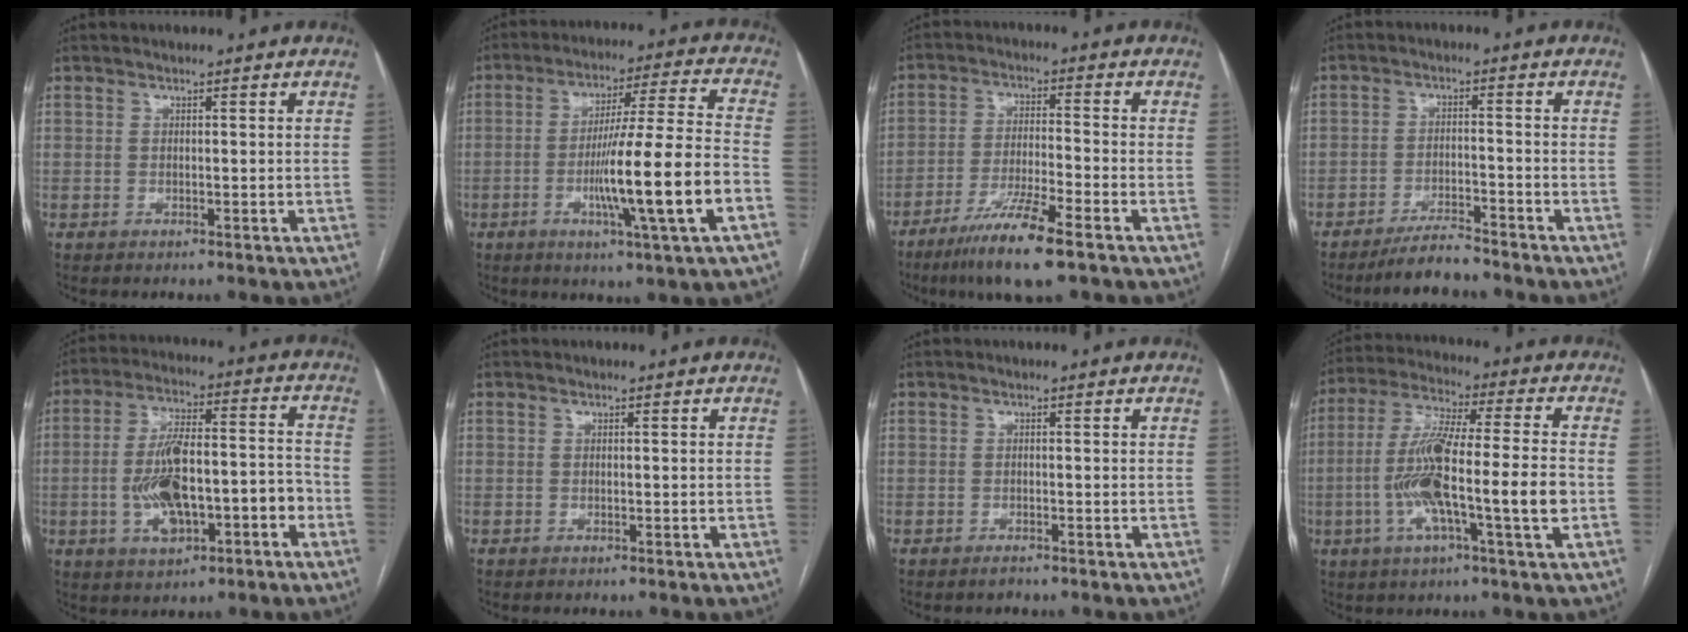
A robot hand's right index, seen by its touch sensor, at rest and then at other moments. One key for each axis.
{"total": 16.1, "fx": -4.9, "fy": -0.9, "fz": 15.3, "tx": -0.262, "ty": -0.007, "tz": -0.081}
{"total": 10.4, "fx": -6.7, "fy": 0.3, "fz": 7.9, "tx": -0.153, "ty": -0.027, "tz": -0.120}
{"total": 5.2, "fx": -4.9, "fy": 0.5, "fz": 1.8, "tx": -0.032, "ty": -0.013, "tz": -0.087}
{"total": 13.4, "fx": -4.1, "fy": 4.8, "fz": 11.8, "tx": -0.215, "ty": 0.029, "tz": -0.062}
{"total": 0.0}
{"total": 0.7, "fx": -0.7, "fy": 0.2, "fz": 0.2, "tx": -0.002, "ty": 0.000, "tz": -0.009}
{"total": 15.5, "fx": -3.0, "fy": 0.9, "fz": 15.2, "tx": -0.283, "ty": 0.004, "tz": -0.059}